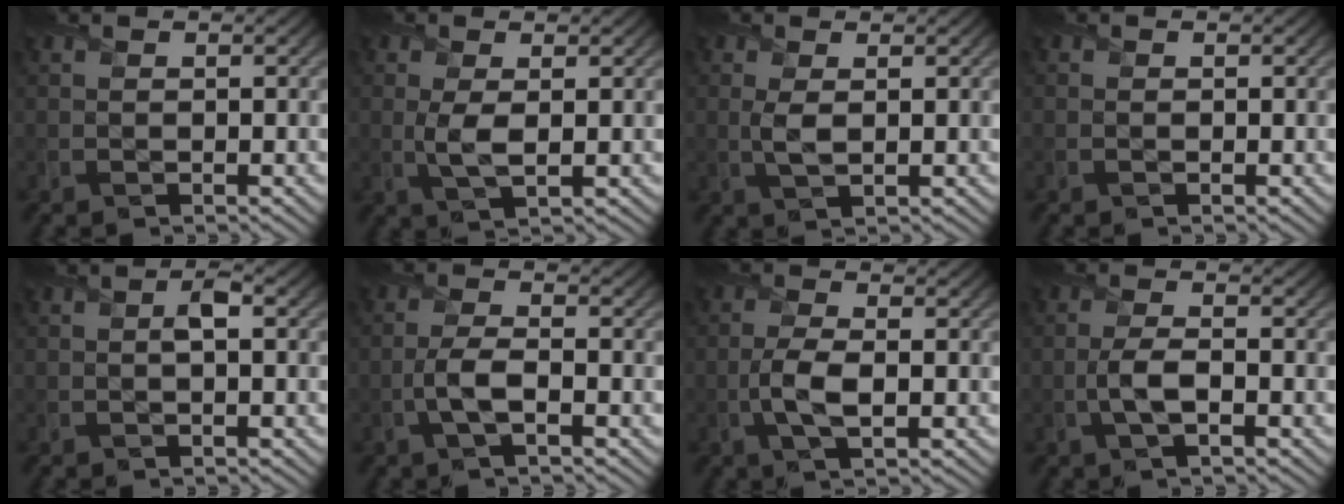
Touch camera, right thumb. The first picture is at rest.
{"total": 3.2, "force": [0.4, 1.3, 2.9], "torque": [-0.070, -0.002, 0.008]}
{"total": 2.4, "force": [0.5, 1.0, 2.1], "torque": [-0.056, 0.000, 0.010]}
{"total": 0.0}
{"total": 1.4, "force": [0.0, 0.5, 1.3], "torque": [-0.024, 0.007, -0.005]}
{"total": 3.9, "force": [-1.4, 1.2, 3.4], "torque": [-0.080, 0.004, -0.035]}
{"total": 4.3, "force": [-0.9, 1.6, 3.9], "torque": [-0.093, 0.000, -0.025]}
{"total": 3.5, "force": [-1.1, 1.2, 3.2], "torque": [-0.075, 0.000, -0.027]}